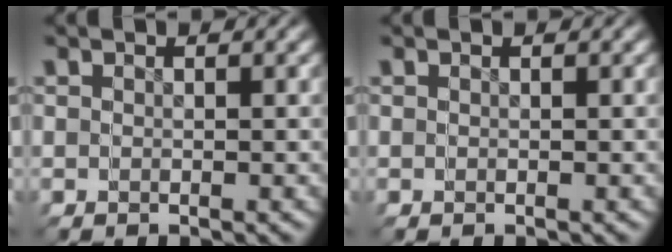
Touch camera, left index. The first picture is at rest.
{"total": 0.0}